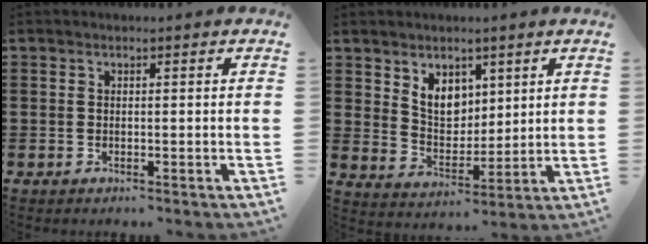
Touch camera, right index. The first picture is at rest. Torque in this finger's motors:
{"motor_torque": [0.52, 0.52, 0.52, 0.03]}